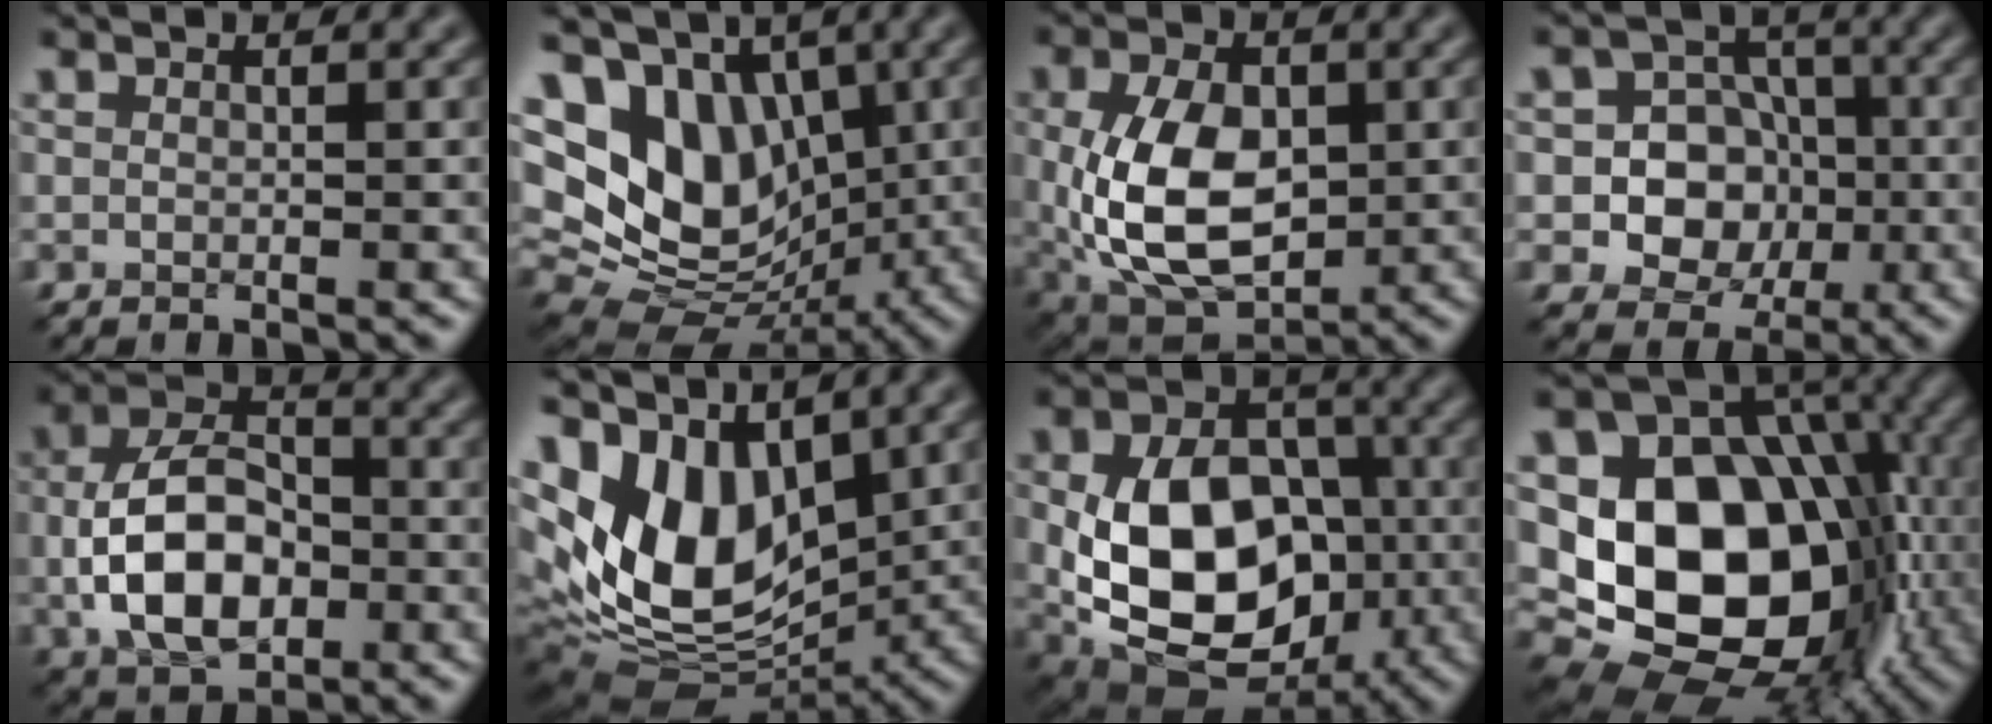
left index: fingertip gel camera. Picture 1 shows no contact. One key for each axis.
{"total": 13.5, "fx": 2.6, "fy": 10.2, "fz": 8.4, "tx": -0.160, "ty": 0.005, "tz": 0.053}
{"total": 10.6, "fx": -0.5, "fy": 6.7, "fz": 8.3, "tx": -0.176, "ty": -0.007, "tz": -0.007}
{"total": 7.0, "fx": -1.4, "fy": 6.1, "fz": 3.1, "tx": -0.032, "ty": 0.007, "tz": -0.047}
{"total": 8.8, "fx": -1.7, "fy": 5.4, "fz": 6.7, "tx": -0.130, "ty": 0.009, "tz": -0.037}
{"total": 12.1, "fx": 2.4, "fy": 7.7, "fz": 9.0, "tx": -0.187, "ty": -0.011, "tz": 0.041}
{"total": 14.2, "fx": -1.9, "fy": 10.0, "fz": 10.0, "tx": -0.175, "ty": -0.022, "tz": -0.023}
{"total": 17.8, "fx": -1.8, "fy": 13.5, "fz": 11.4, "tx": -0.179, "ty": -0.009, "tz": -0.023}